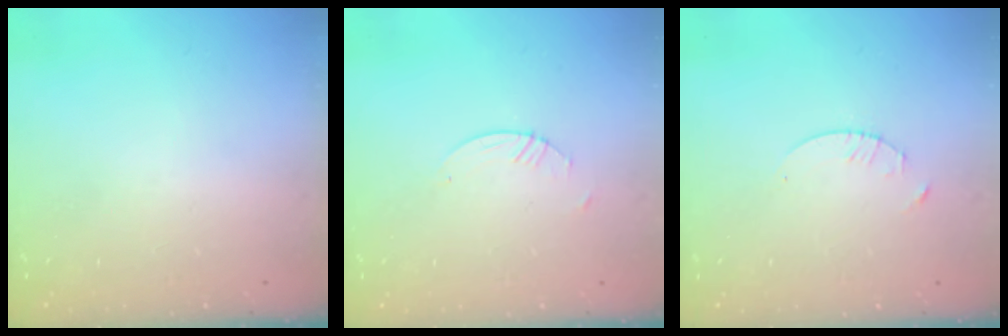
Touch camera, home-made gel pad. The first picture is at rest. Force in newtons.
{"total": 0.8, "press": 0.8, "slide": 0.2}
{"total": 1.3, "press": 1.3, "slide": 0.2}